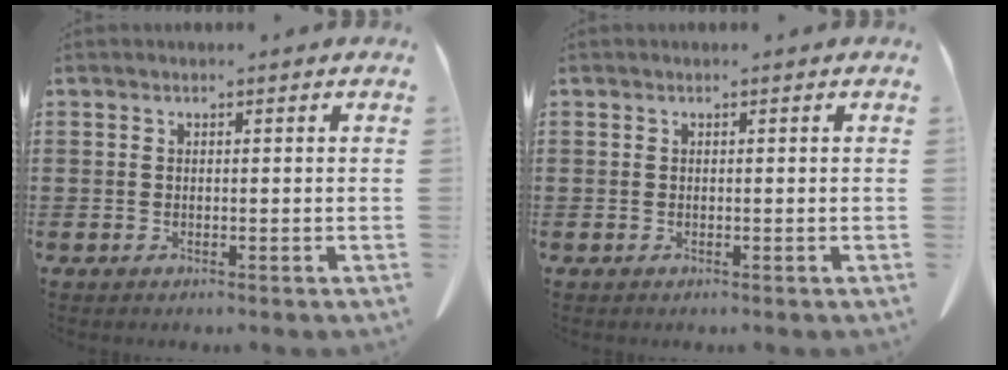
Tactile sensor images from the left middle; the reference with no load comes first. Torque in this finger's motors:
{"motor_torque": [0.53, -0.87, -0.03, -0.01]}